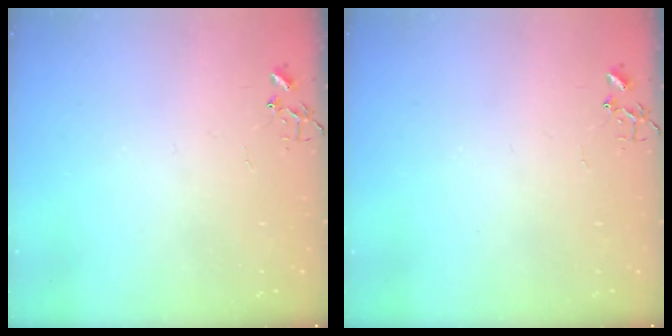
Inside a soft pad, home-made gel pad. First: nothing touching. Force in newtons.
{"total": 0.0}